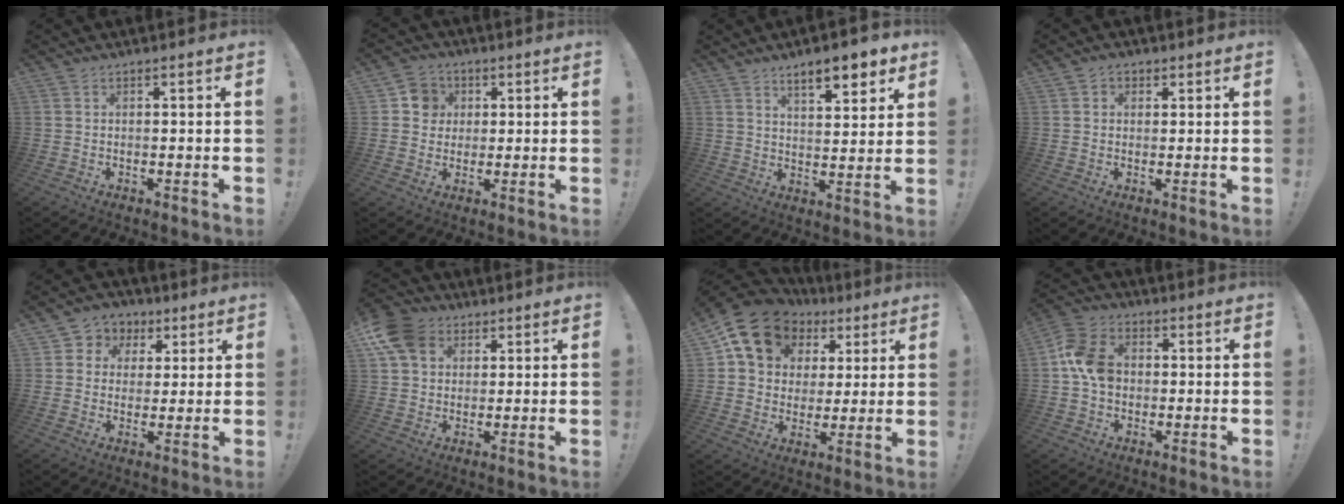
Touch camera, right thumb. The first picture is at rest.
{"total": 7.0, "force": [1.4, 6.7, 1.7], "torque": [-0.023, 0.001, 0.028]}
{"total": 8.9, "force": [6.3, 2.5, 5.8], "torque": [-0.083, -0.033, 0.107]}
{"total": 2.1, "force": [0.5, 1.9, 0.8], "torque": [-0.005, -0.001, 0.007]}
{"total": 6.6, "force": [1.1, 6.3, 1.5], "torque": [-0.015, -0.004, 0.024]}
{"total": 11.8, "force": [4.6, 9.2, 5.8], "torque": [-0.110, -0.015, 0.092]}
{"total": 15.3, "force": [7.8, 11.4, 6.5], "torque": [-0.102, -0.037, 0.154]}
{"total": 11.8, "force": [0.4, 9.1, 7.6], "torque": [-0.123, 0.014, 0.010]}